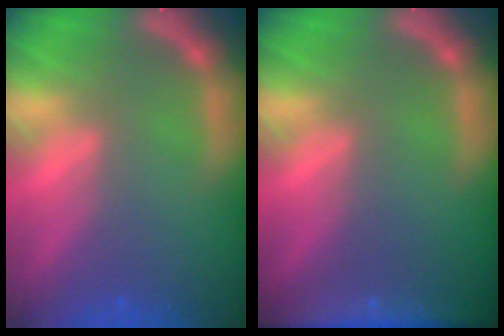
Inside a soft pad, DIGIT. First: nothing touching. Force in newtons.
{"total": 5.5}